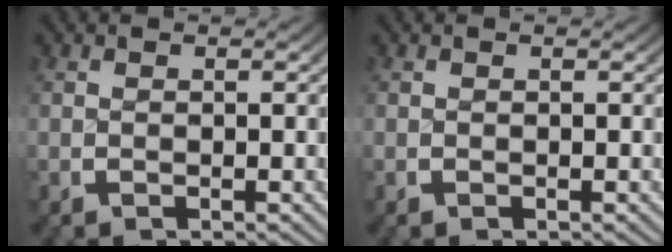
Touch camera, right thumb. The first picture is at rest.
{"total": 0.0}